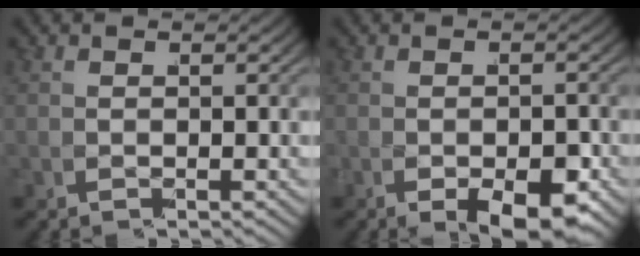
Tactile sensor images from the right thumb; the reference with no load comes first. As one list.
[{"total": 3.6, "force": [-1.6, 1.0, 3.1], "torque": [-0.058, -0.013, -0.016]}]